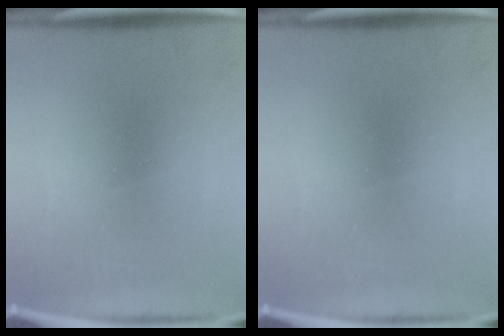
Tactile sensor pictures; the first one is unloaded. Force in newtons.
{"total": 0.0}